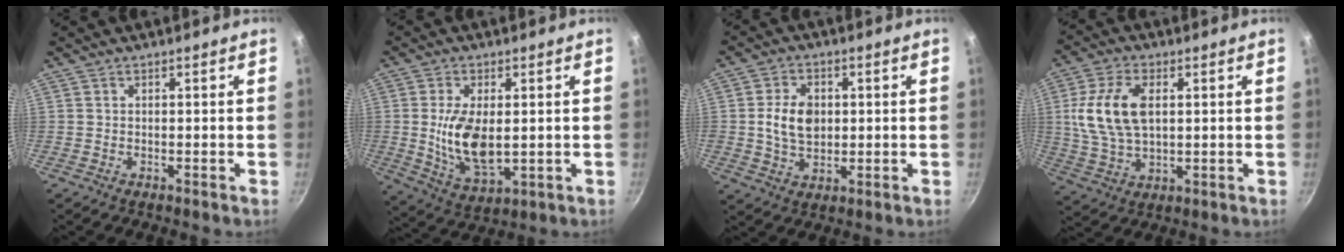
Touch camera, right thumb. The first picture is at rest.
{"total": 11.2, "force": [0.5, 5.9, 9.5], "torque": [-0.175, -0.013, 0.018]}
{"total": 8.2, "force": [0.7, 6.0, 5.6], "torque": [-0.082, 0.000, 0.012]}
{"total": 12.8, "force": [2.2, 7.4, 10.2], "torque": [-0.191, 0.000, 0.042]}